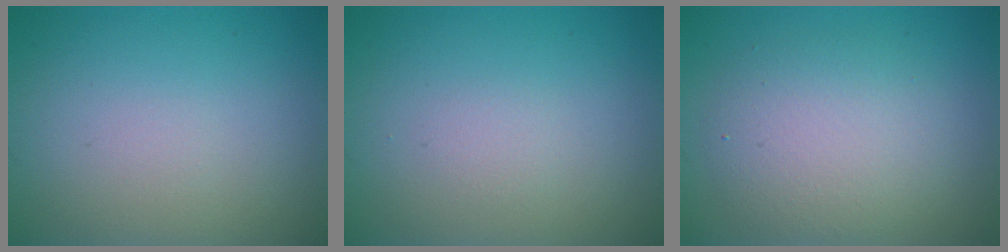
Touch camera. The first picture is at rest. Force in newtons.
{"total": 0.7, "press": 0.7, "slide": 0.0}
{"total": 4.6, "press": 4.6, "slide": 0.2}